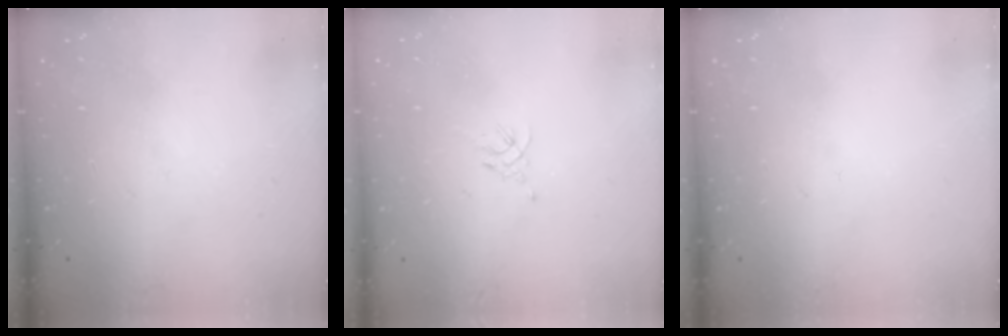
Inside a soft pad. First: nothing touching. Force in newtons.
{"total": 3.1, "press": 3.0, "slide": 0.8}
{"total": 0.0}